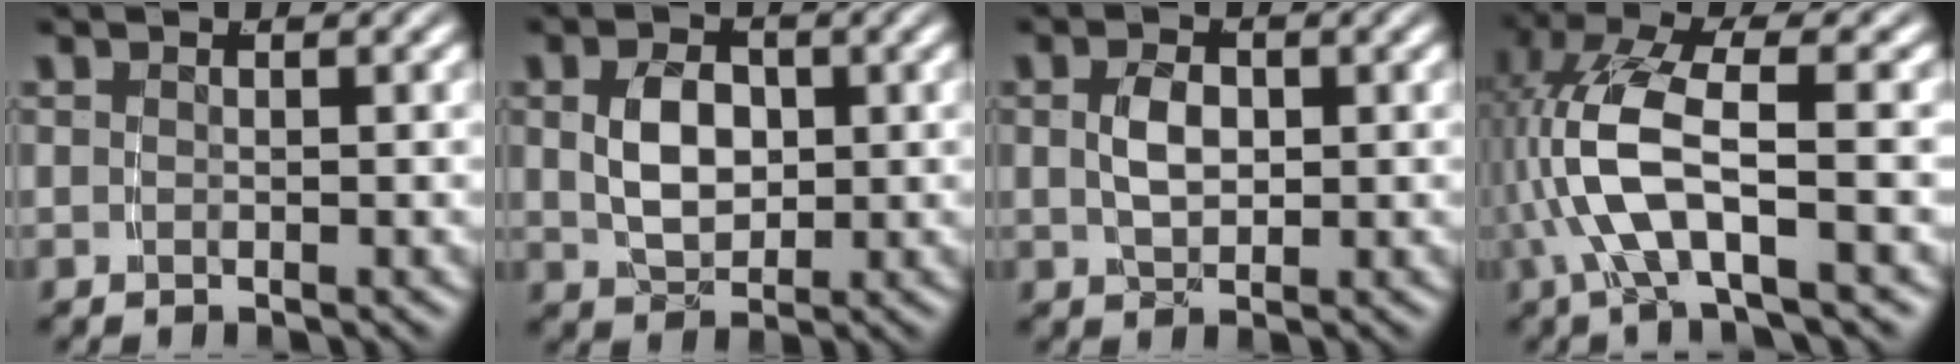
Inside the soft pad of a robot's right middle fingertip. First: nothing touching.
{"total": 3.8, "force": [0.4, 2.3, 3.0], "torque": [-0.053, -0.011, 0.020]}
{"total": 2.5, "force": [0.2, 1.2, 2.2], "torque": [-0.040, -0.010, 0.014]}
{"total": 6.2, "force": [-0.2, 2.0, 5.8], "torque": [-0.139, -0.007, 0.001]}